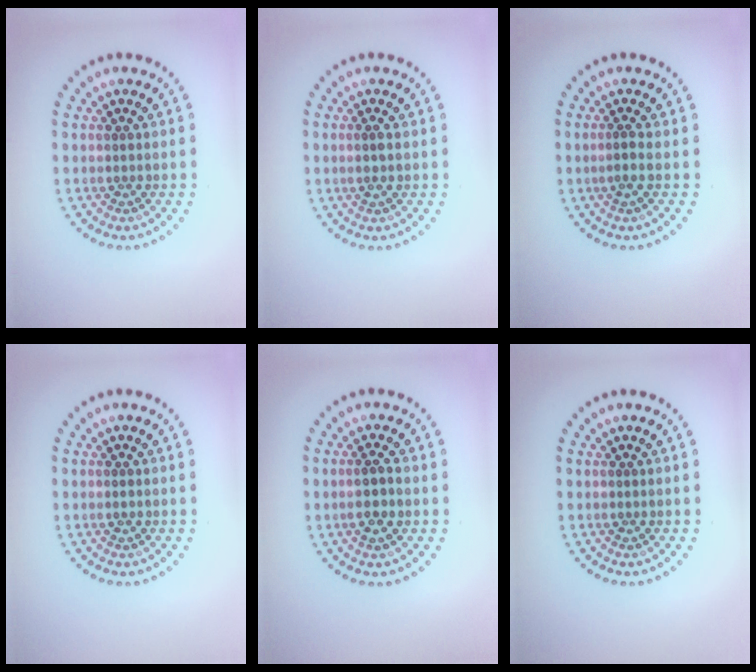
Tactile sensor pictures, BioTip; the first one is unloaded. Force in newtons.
{"total": 0.9, "press": 0.7, "slide": 0.6}
{"total": 1.1, "press": 0.7, "slide": 0.9}
{"total": 0.6, "press": 0.5, "slide": 0.2}
{"total": 2.2, "press": 2.1, "slide": 0.6}
{"total": 0.0}